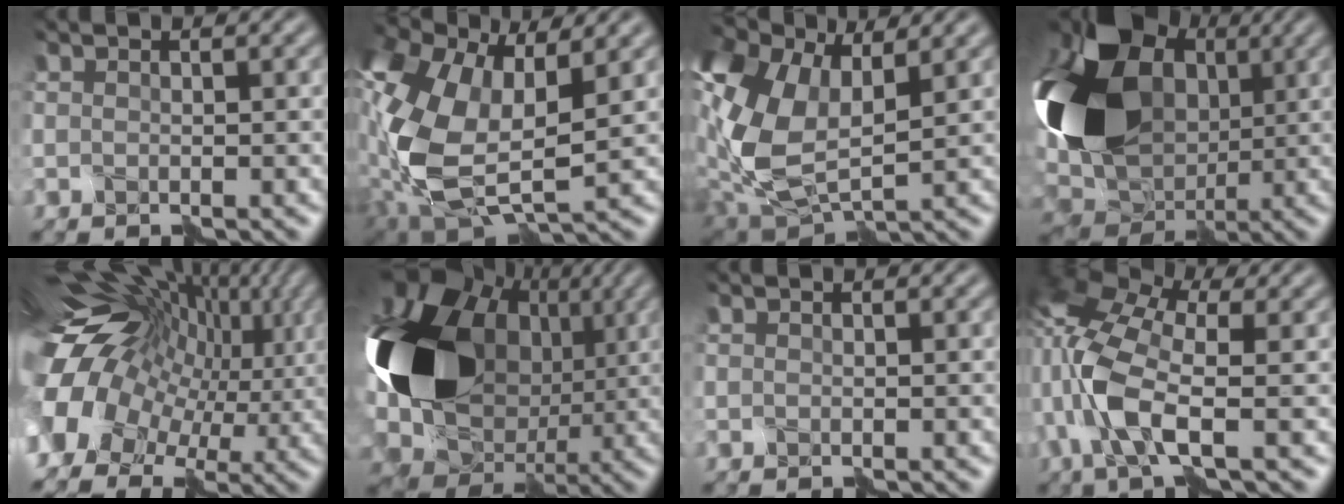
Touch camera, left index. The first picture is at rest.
{"total": 11.7, "force": [1.5, 6.6, 9.5], "torque": [-0.234, -0.009, 0.034]}
{"total": 11.6, "force": [3.6, 7.1, 8.5], "torque": [-0.211, -0.007, 0.088]}
{"total": 17.7, "force": [3.1, 12.9, 11.7], "torque": [-0.225, 0.010, 0.066]}
{"total": 17.7, "force": [0.8, 12.6, 12.5], "torque": [-0.260, -0.023, 0.044]}
{"total": 16.9, "force": [1.9, 12.5, 11.3], "torque": [-0.235, 0.002, 0.046]}
{"total": 0.0}
{"total": 7.9, "force": [-1.3, 3.3, 7.1], "torque": [-0.173, 0.009, -0.035]}